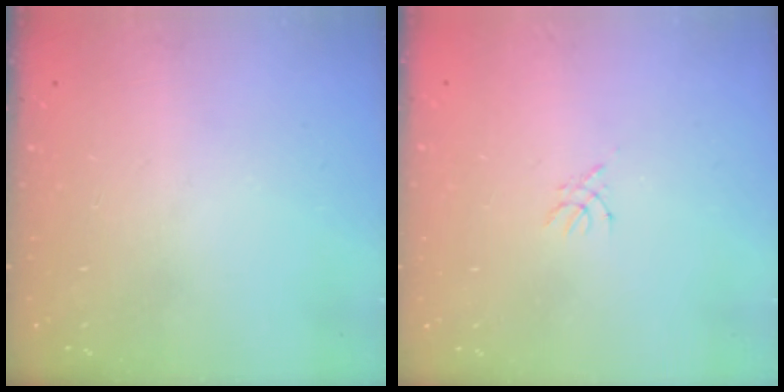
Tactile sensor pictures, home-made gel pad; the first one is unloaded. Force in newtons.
{"total": 1.4, "press": 1.4, "slide": 0.3}